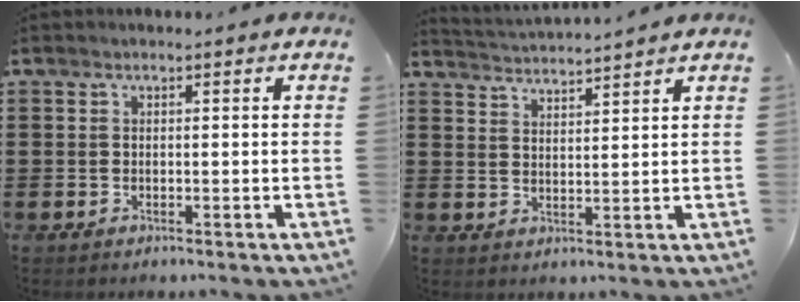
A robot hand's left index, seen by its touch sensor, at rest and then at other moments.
{"total": 2.7, "force": [2.6, -0.7, -0.4], "torque": [-0.002, -0.015, 0.045]}